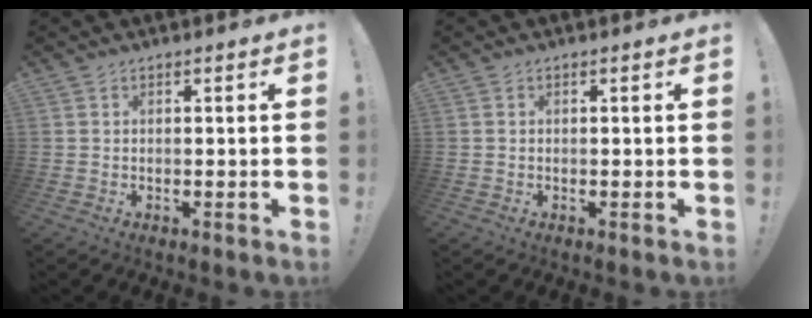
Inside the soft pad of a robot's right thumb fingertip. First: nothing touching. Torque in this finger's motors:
{"motor_torque": [-0.28, 0.38, 0.06, -0.15, 0.00]}